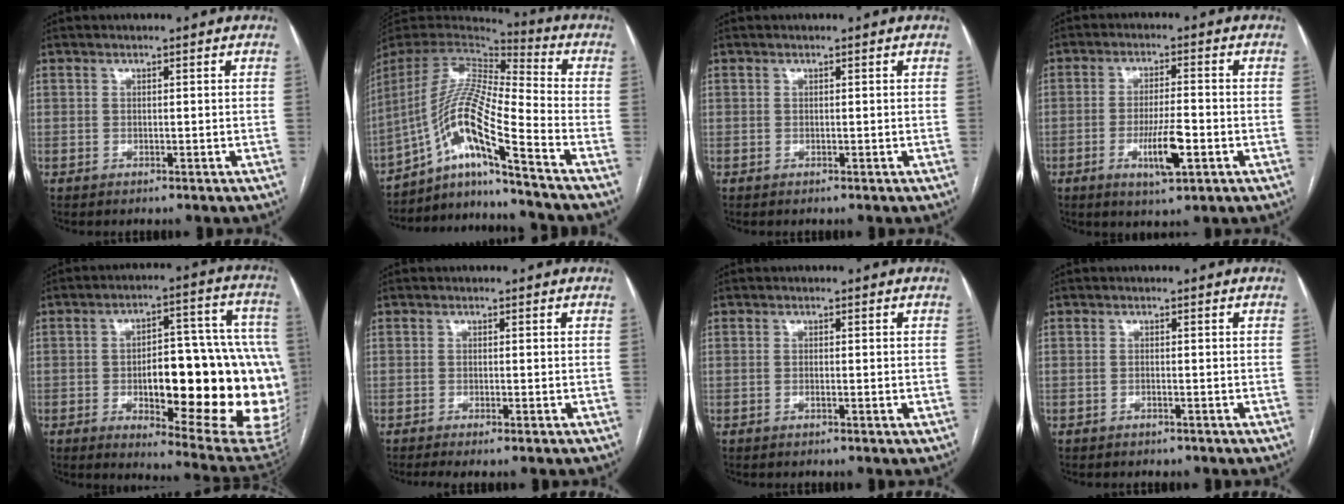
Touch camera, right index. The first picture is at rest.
{"total": 14.4, "force": [-9.1, -1.0, 11.1], "torque": [-0.217, 0.008, -0.167]}
{"total": 0.0}
{"total": 7.1, "force": [-2.5, 1.2, 6.6], "torque": [-0.120, -0.009, -0.039]}
{"total": 27.4, "force": [-3.5, 7.6, 26.0], "torque": [-0.253, 0.026, -0.024]}
{"total": 2.1, "force": [-1.3, 0.2, 1.6], "torque": [-0.028, -0.007, -0.023]}
{"total": 1.1, "force": [-0.3, 0.3, 1.1], "torque": [-0.018, 0.000, -0.005]}
{"total": 0.7, "force": [-0.6, 0.4, 0.1], "torque": [-0.005, 0.000, -0.009]}